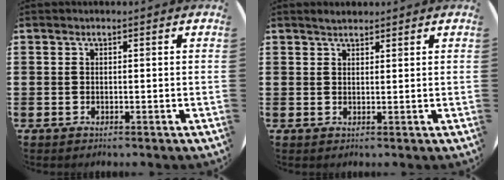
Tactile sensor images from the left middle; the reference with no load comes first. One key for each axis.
{"total": 1.5, "fx": 1.4, "fy": 0.3, "fz": 0.3, "tx": -0.007, "ty": 0.004, "tz": 0.026}